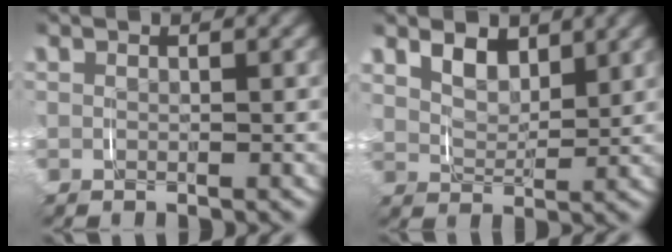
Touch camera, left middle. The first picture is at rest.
{"total": 3.7, "force": [2.2, 2.3, 1.9], "torque": [-0.040, -0.002, 0.037]}